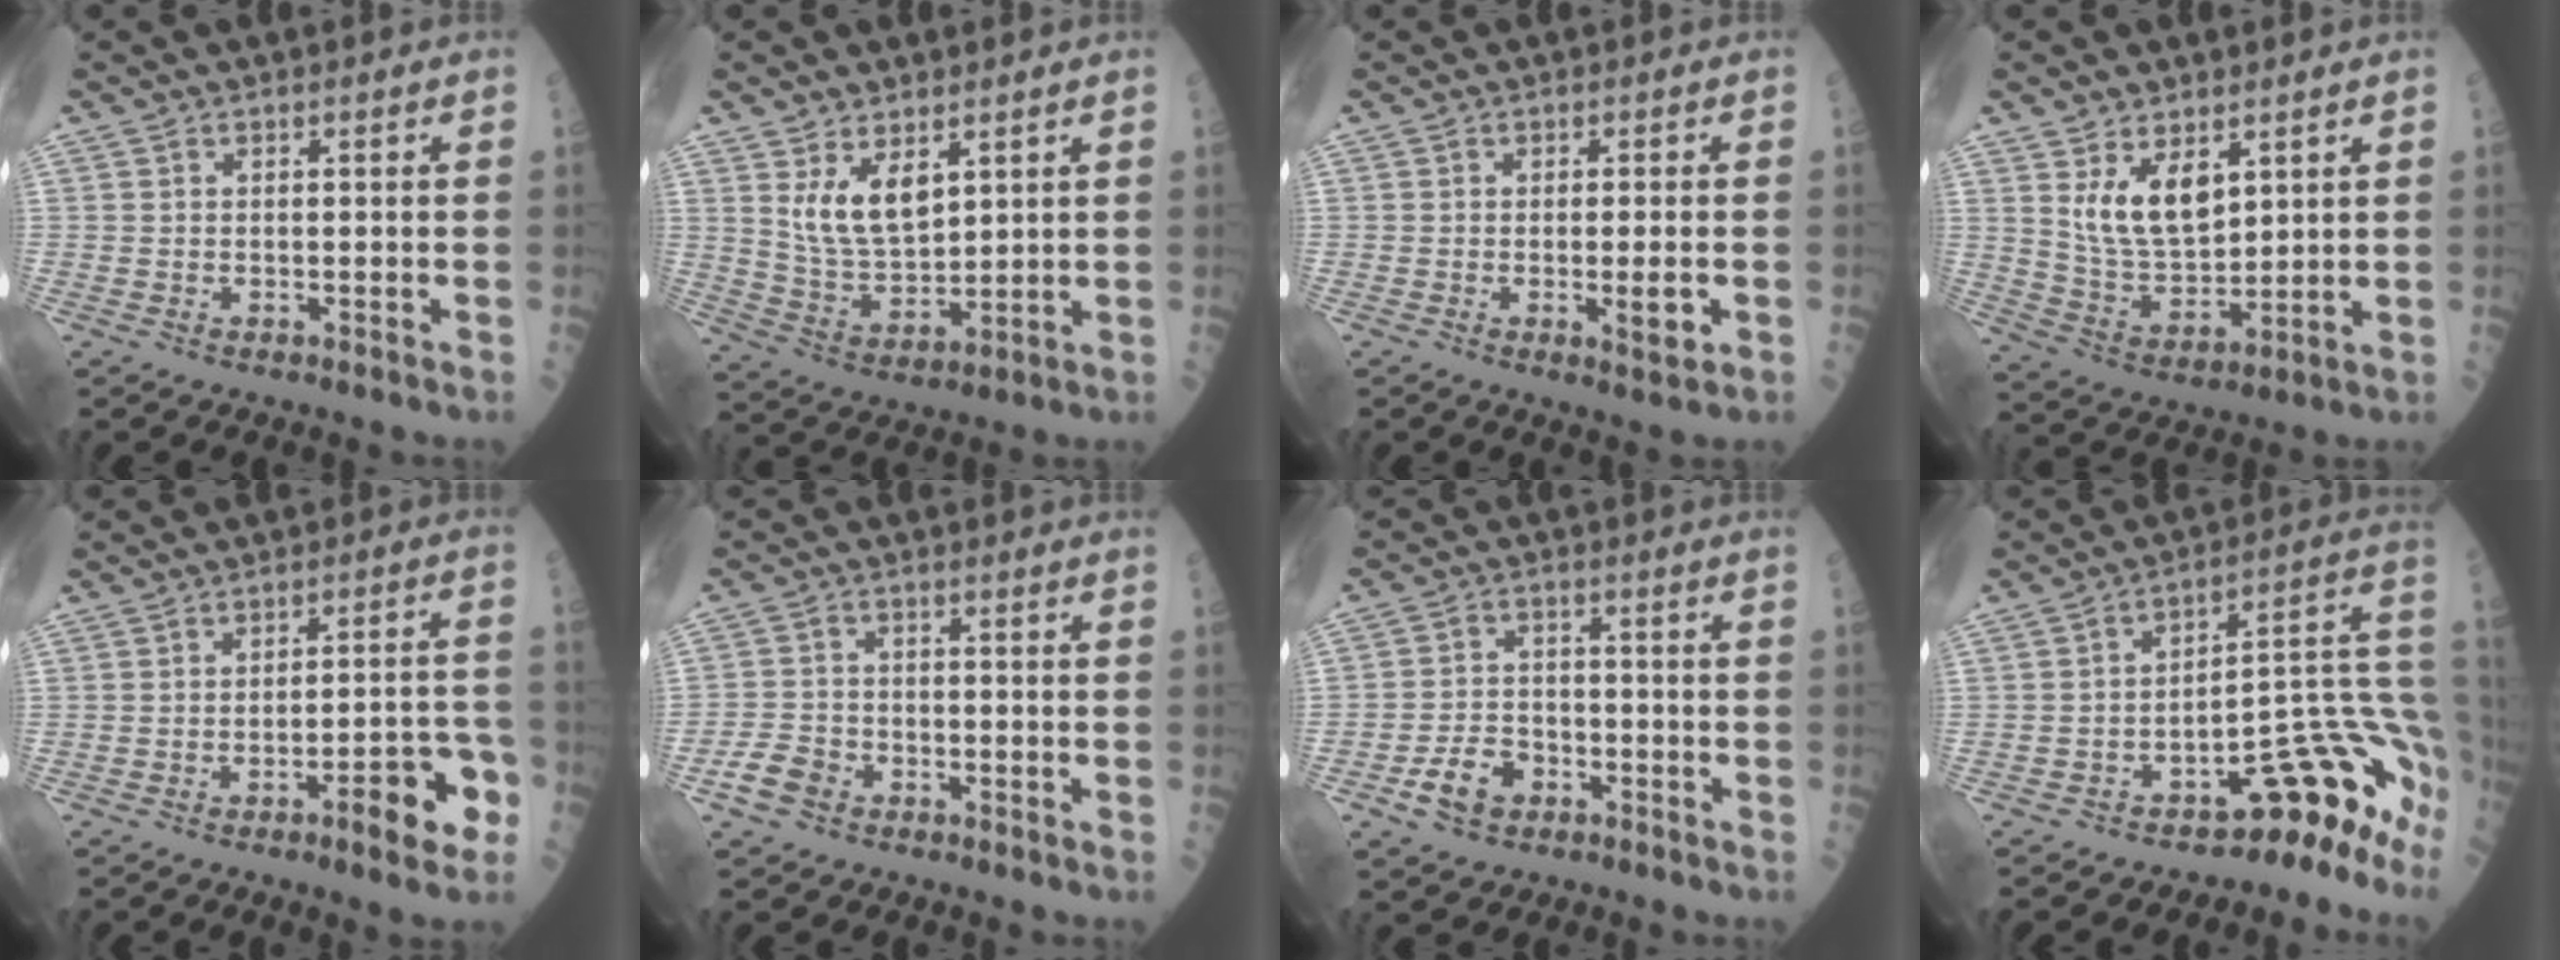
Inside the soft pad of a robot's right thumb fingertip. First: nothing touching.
{"total": 8.7, "force": [4.0, 4.3, 6.4], "torque": [-0.101, -0.031, 0.088]}
{"total": 3.7, "force": [-0.7, 0.8, 3.5], "torque": [-0.052, -0.008, -0.009]}
{"total": 9.7, "force": [4.4, 5.0, 7.1], "torque": [-0.108, -0.032, 0.096]}
{"total": 9.5, "force": [-4.3, 2.7, 8.0], "torque": [-0.096, 0.035, -0.057]}
{"total": 5.0, "force": [-3.0, 3.4, 2.2], "torque": [-0.039, 0.021, -0.055]}
{"total": 6.9, "force": [-3.6, 4.7, 3.6], "torque": [-0.049, 0.027, -0.061]}
{"total": 13.5, "force": [-8.8, 4.8, 9.0], "torque": [-0.065, 0.120, -0.135]}